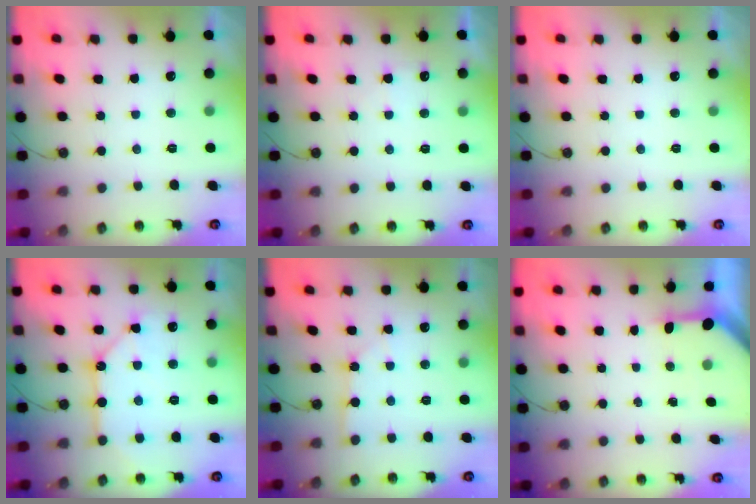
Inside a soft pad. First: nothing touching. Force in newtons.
{"total": 4.3, "press": 4.3, "slide": 0.5}
{"total": 0.0}
{"total": 12.4, "press": 12.3, "slide": 1.1}
{"total": 2.2, "press": 2.2, "slide": 0.3}
{"total": 3.2, "press": 3.2, "slide": 0.2}